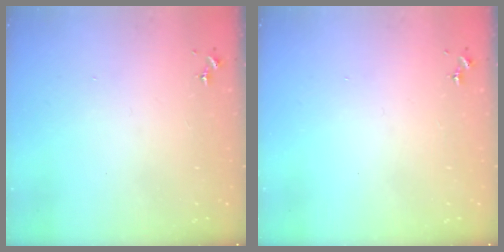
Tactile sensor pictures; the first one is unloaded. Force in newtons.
{"total": 0.0}